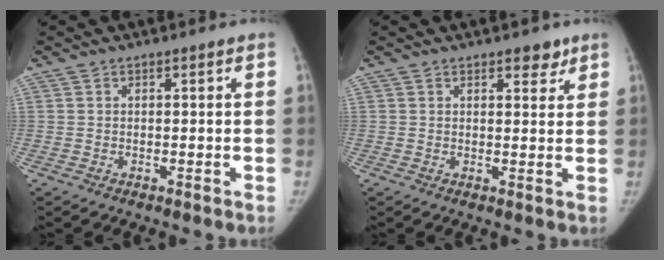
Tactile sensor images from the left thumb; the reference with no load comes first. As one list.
[{"total": 3.1, "force": [2.2, 1.5, 1.6], "torque": [-0.003, -0.012, 0.029]}]